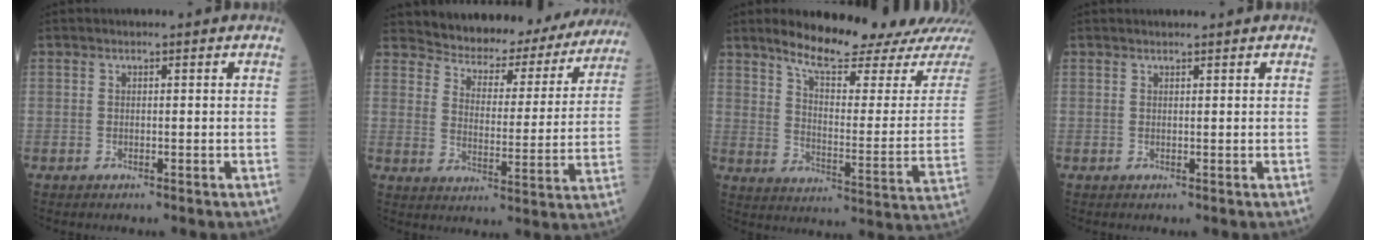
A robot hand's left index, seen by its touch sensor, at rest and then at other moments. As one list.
[{"total": 19.8, "force": [18.5, 5.7, 4.1], "torque": [-0.041, -0.034, 0.219]}, {"total": 18.3, "force": [16.4, 1.2, 8.0], "torque": [-0.112, -0.070, 0.220]}, {"total": 1.2, "force": [1.1, 0.0, 0.4], "torque": [-0.005, 0.010, 0.020]}]